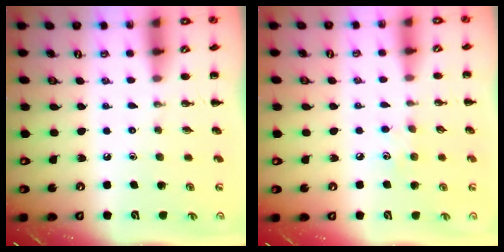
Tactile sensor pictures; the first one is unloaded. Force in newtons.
{"total": 5.2, "press": 5.0, "slide": 1.3}